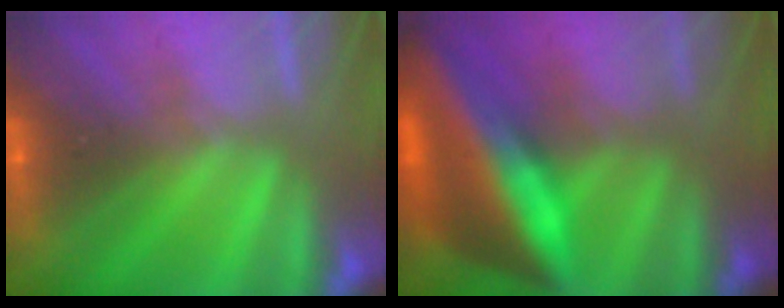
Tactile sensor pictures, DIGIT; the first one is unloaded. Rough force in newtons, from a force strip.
{"total": 7.1}